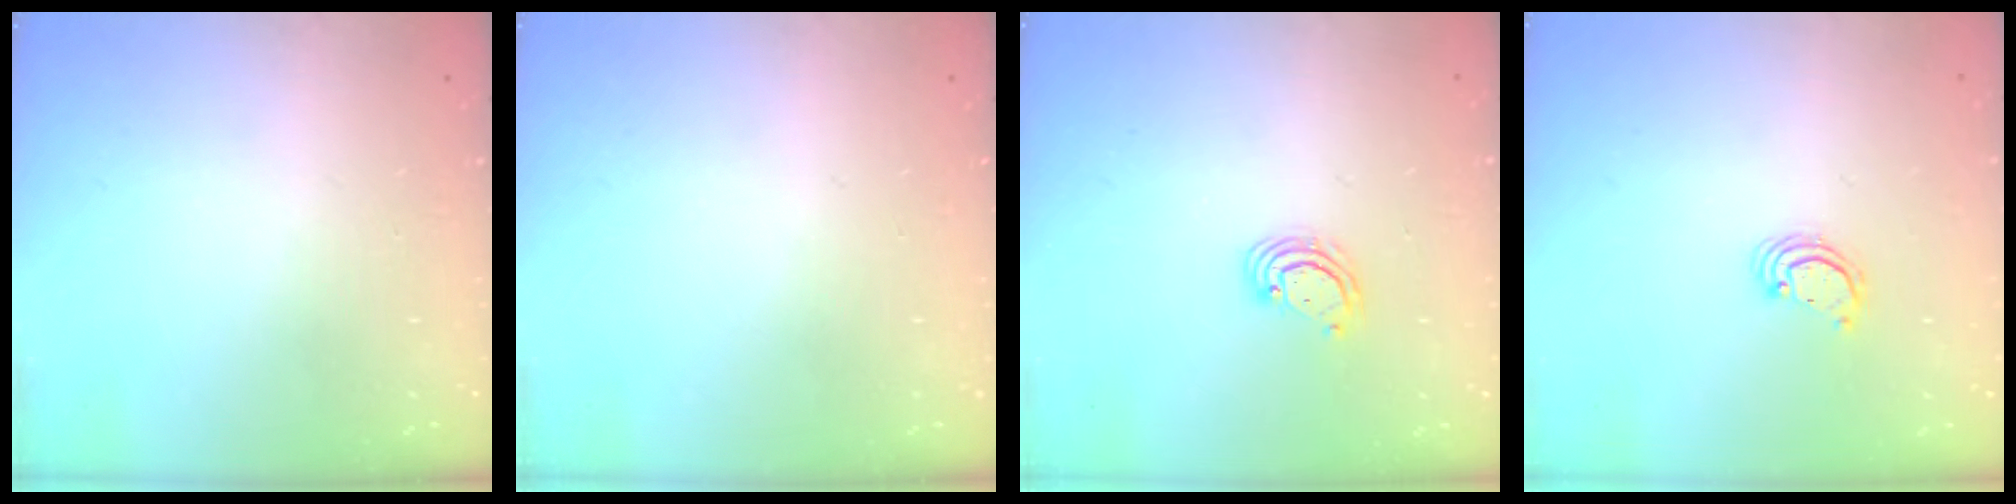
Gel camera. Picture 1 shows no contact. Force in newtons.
{"total": 0.0}
{"total": 3.0, "press": 2.9, "slide": 0.3}
{"total": 2.2, "press": 2.2, "slide": 0.2}